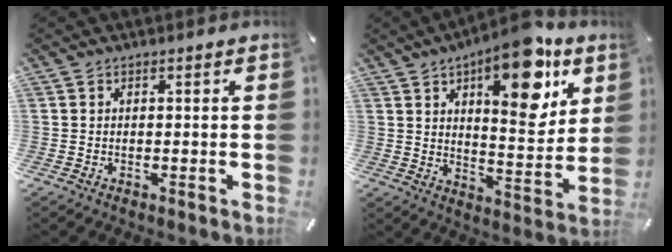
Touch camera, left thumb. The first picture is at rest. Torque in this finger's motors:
{"motor_torque": [2.56, 2.45, 0.65, -0.11, 0.19]}